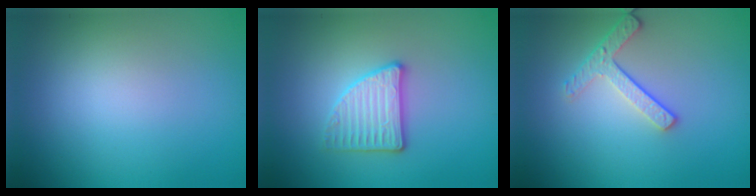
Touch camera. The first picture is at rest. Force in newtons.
{"total": 3.1, "press": 2.9, "slide": 0.9}
{"total": 2.6, "press": 2.2, "slide": 1.3}